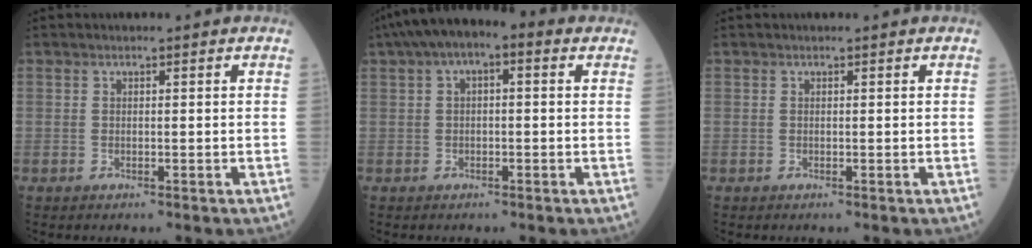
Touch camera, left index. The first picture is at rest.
{"total": 7.2, "force": [3.0, 2.9, 5.9], "torque": [-0.103, 0.041, 0.039]}
{"total": 0.0}